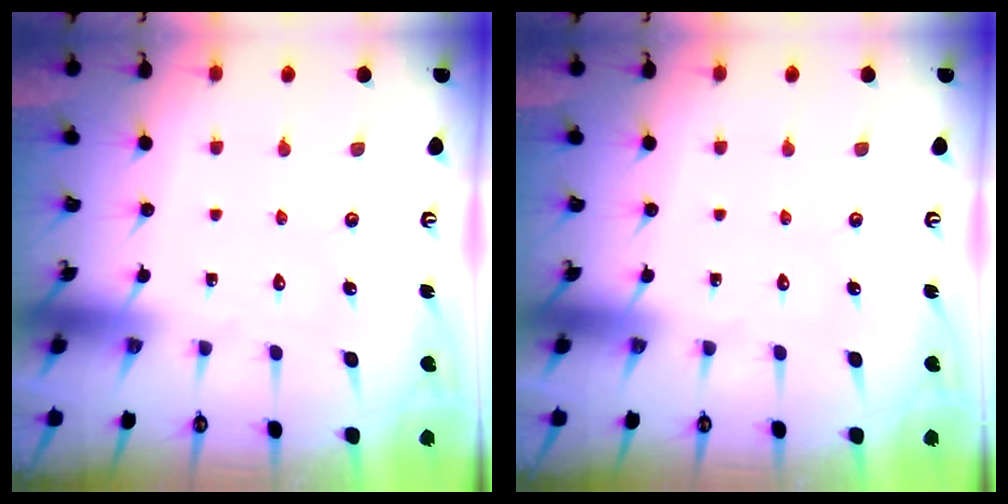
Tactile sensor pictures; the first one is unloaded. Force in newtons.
{"total": 0.0}